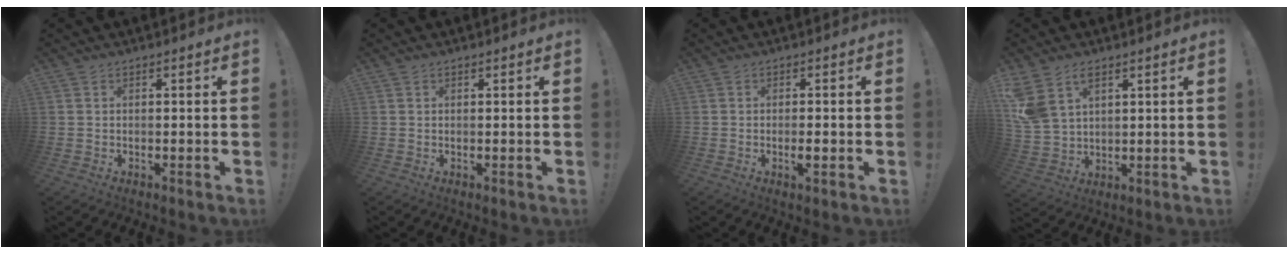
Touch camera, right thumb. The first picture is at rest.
{"total": 0.0}
{"total": 2.5, "force": [-0.8, 0.4, 2.3], "torque": [-0.036, -0.001, -0.014]}
{"total": 8.6, "force": [5.2, 5.3, 4.3], "torque": [-0.084, -0.022, 0.104]}